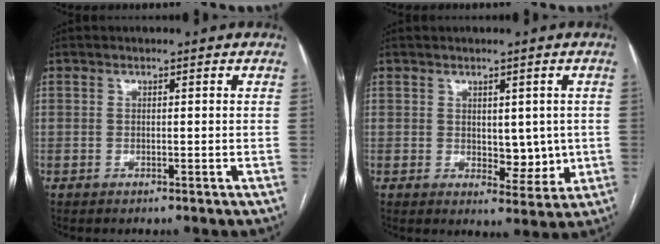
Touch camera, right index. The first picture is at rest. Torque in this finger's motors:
{"motor_torque": [0.83, 0.96, 0.01, 0.02]}